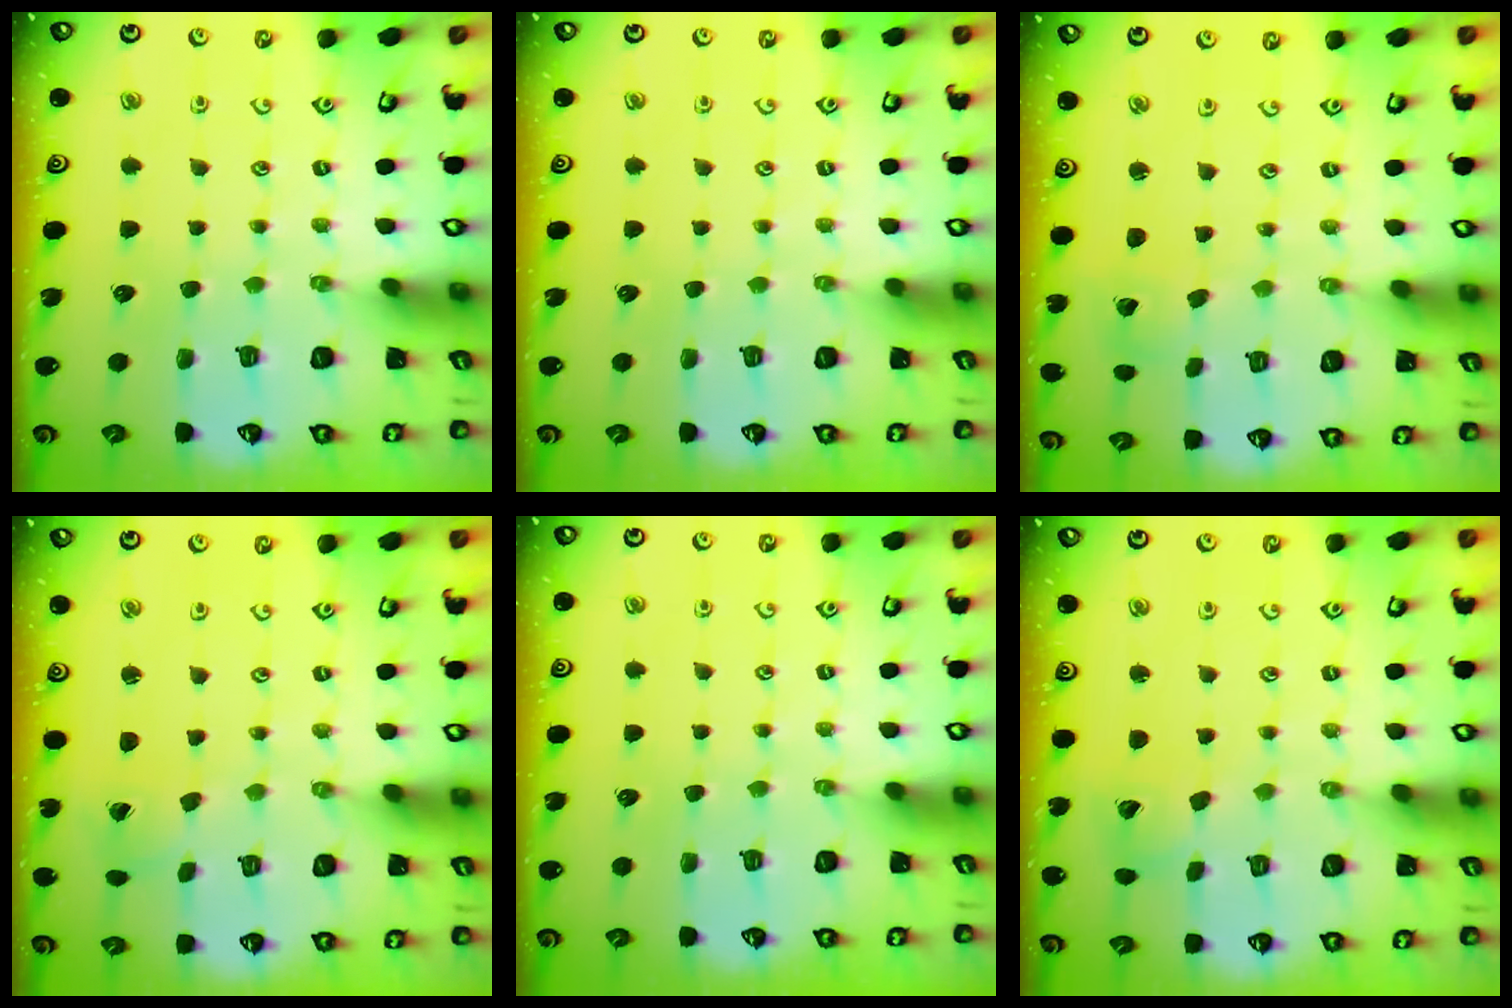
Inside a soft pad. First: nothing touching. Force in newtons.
{"total": 0.0}
{"total": 2.6, "press": 2.6, "slide": 0.2}
{"total": 1.2, "press": 1.2, "slide": 0.1}
{"total": 0.0}
{"total": 6.4, "press": 6.4, "slide": 0.9}